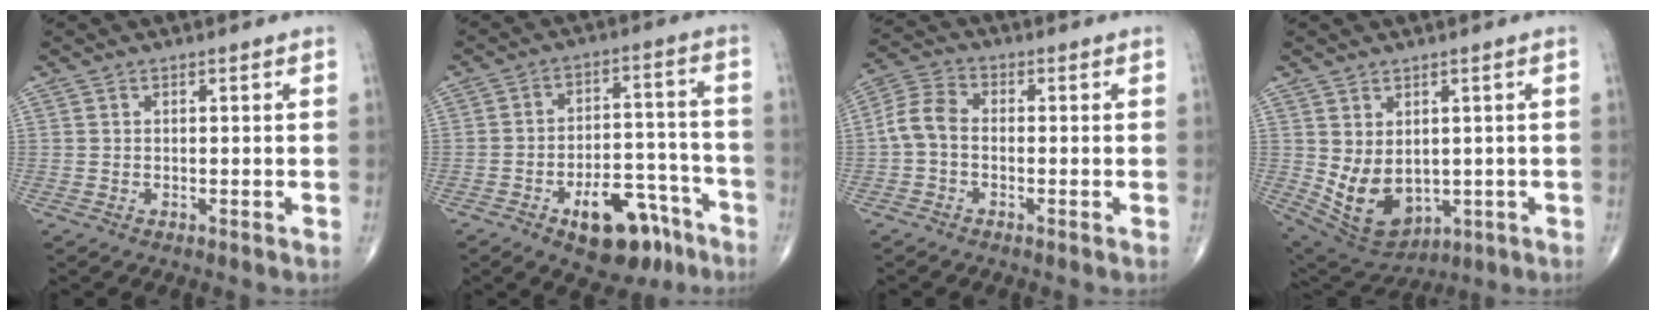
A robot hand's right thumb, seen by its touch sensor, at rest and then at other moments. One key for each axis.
{"total": 14.3, "fx": -8.3, "fy": 7.0, "fz": 9.3, "tx": -0.102, "ty": 0.068, "tz": -0.115}
{"total": 5.6, "fx": -0.9, "fy": 3.7, "fz": 4.1, "tx": -0.081, "ty": 0.019, "tz": -0.032}
{"total": 10.7, "fx": -0.4, "fy": 7.5, "fz": 7.6, "tx": -0.117, "ty": -0.010, "tz": 0.026}